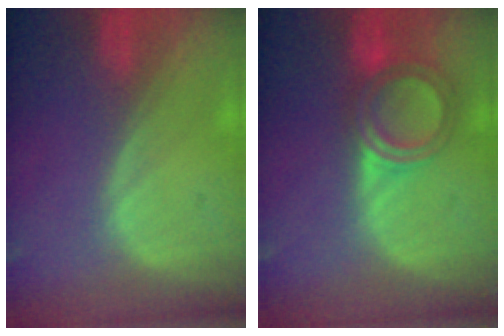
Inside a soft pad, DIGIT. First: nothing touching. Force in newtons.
{"total": 5.7, "press": 5.6, "slide": 1.3}